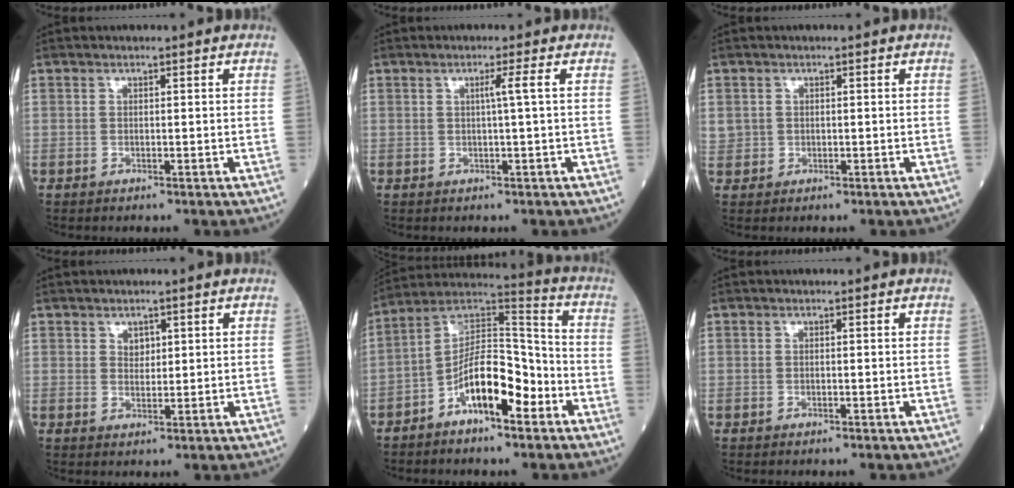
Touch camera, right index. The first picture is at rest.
{"total": 1.8, "force": [0.3, -0.7, 1.6], "torque": [-0.028, -0.001, 0.006]}
{"total": 2.1, "force": [0.4, 2.0, 0.5], "torque": [-0.005, 0.007, 0.014]}
{"total": 1.8, "force": [1.0, 1.1, 0.9], "torque": [-0.016, -0.002, 0.019]}
{"total": 12.6, "force": [-5.7, 4.4, 10.4], "torque": [-0.187, 0.027, -0.099]}
{"total": 0.0}